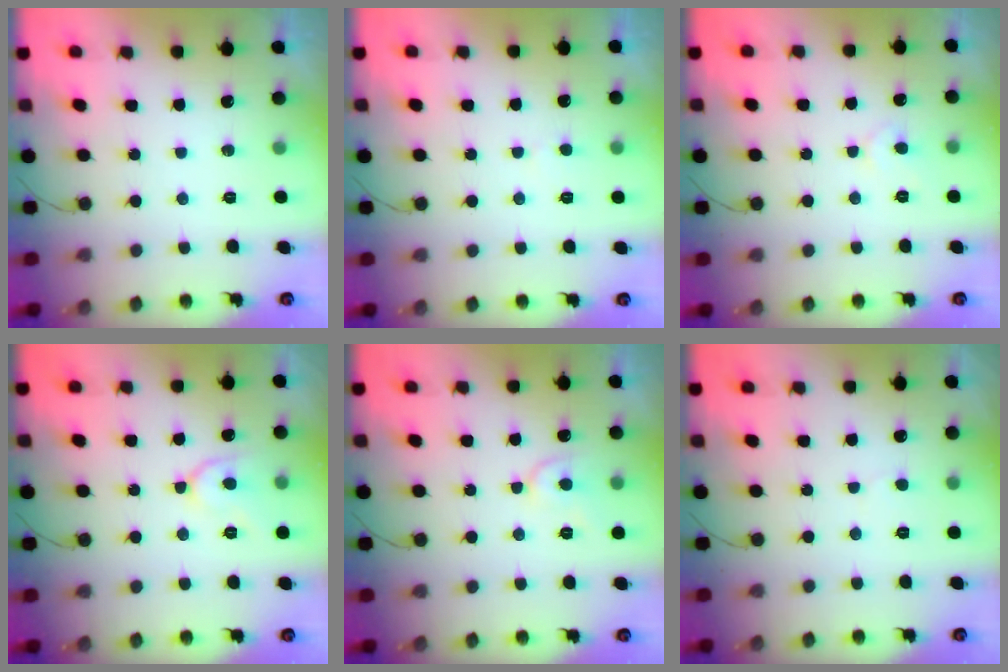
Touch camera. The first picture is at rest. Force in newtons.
{"total": 1.7, "press": 1.7, "slide": 0.1}
{"total": 4.1, "press": 4.1, "slide": 0.6}
{"total": 7.5, "press": 7.4, "slide": 0.9}
{"total": 7.1, "press": 7.0, "slide": 0.9}
{"total": 2.6, "press": 2.6, "slide": 0.2}